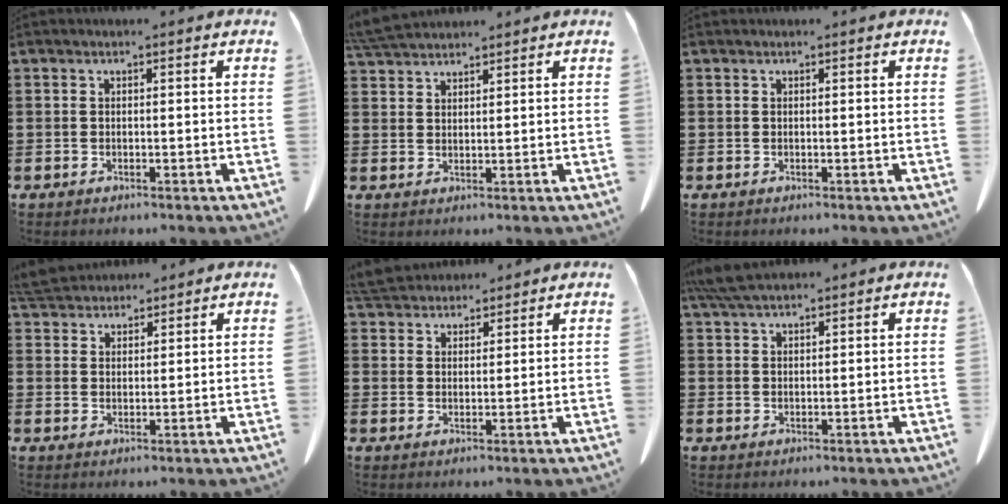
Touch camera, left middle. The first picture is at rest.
{"total": 4.5, "force": [4.2, 0.7, 1.3], "torque": [-0.037, -0.006, 0.081]}
{"total": 0.0}
{"total": 4.7, "force": [4.5, 1.2, 0.7], "torque": [-0.030, -0.007, 0.086]}
{"total": 5.0, "force": [4.7, 1.3, 0.7], "torque": [-0.031, -0.010, 0.089]}
{"total": 4.7, "force": [3.9, 1.1, 2.5], "torque": [-0.059, -0.004, 0.073]}